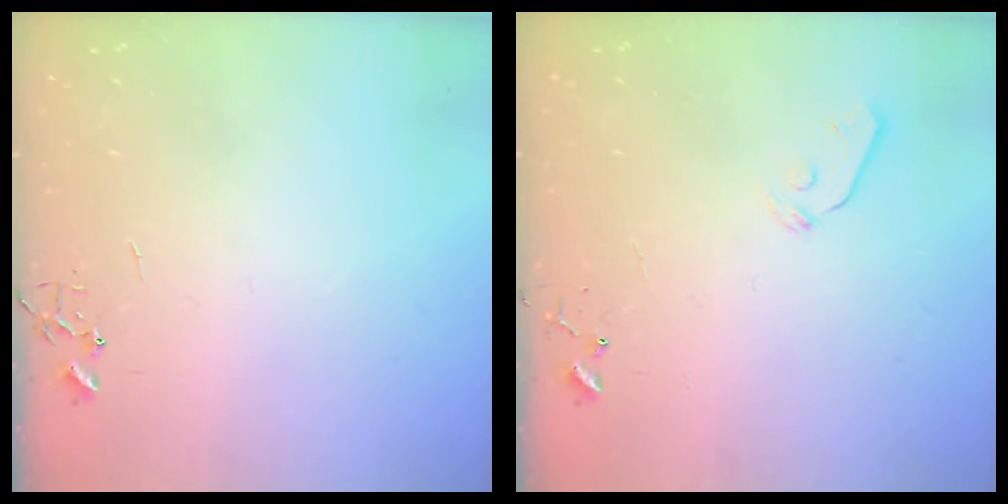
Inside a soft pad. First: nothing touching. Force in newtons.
{"total": 4.4, "press": 4.3, "slide": 0.6}